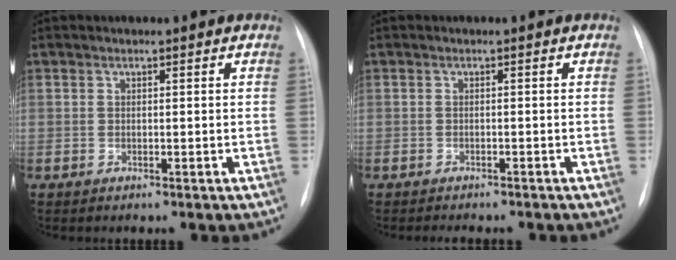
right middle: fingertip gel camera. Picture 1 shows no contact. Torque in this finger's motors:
{"motor_torque": [0.09, -0.08, 0.01, 0.01]}